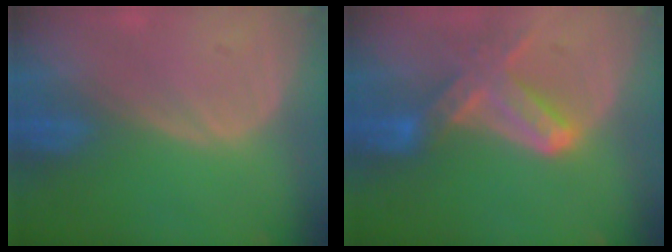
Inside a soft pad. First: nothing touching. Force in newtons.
{"total": 7.4, "press": 6.7, "slide": 3.2}